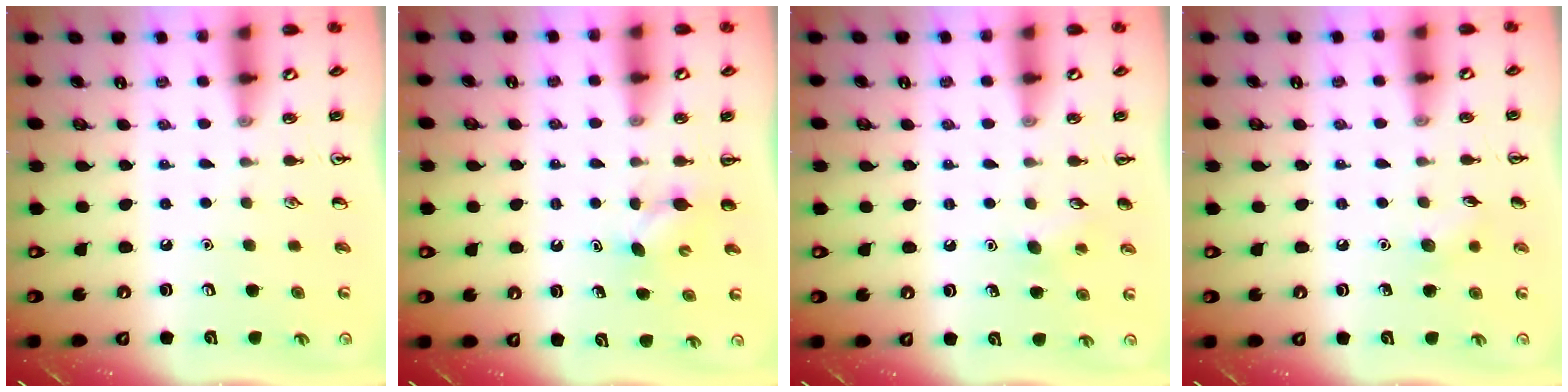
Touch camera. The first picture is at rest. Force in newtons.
{"total": 3.3, "press": 3.2, "slide": 0.9}
{"total": 6.4, "press": 6.1, "slide": 1.9}
{"total": 5.5, "press": 5.2, "slide": 1.6}